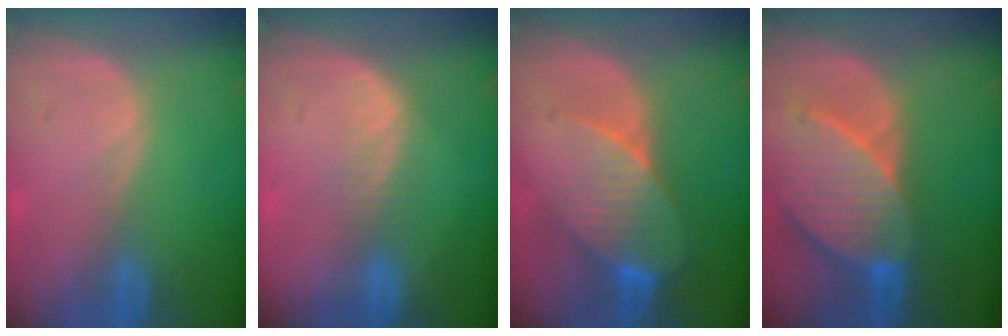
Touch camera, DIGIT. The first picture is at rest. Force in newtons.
{"total": 2.7, "press": 2.3, "slide": 1.5}
{"total": 8.2, "press": 7.4, "slide": 3.7}
{"total": 9.6, "press": 8.7, "slide": 3.9}